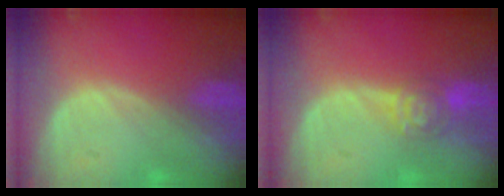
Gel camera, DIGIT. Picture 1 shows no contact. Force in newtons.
{"total": 4.7, "press": 4.2, "slide": 2.1}